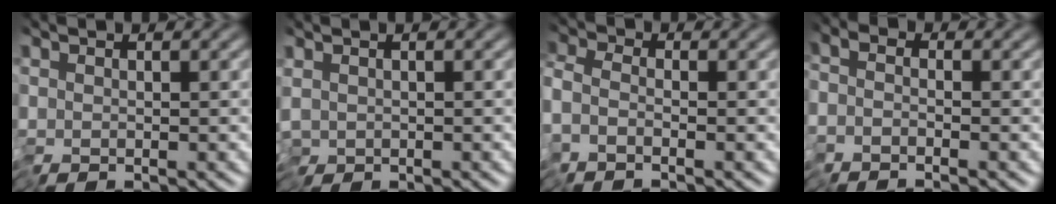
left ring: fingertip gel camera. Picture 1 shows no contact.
{"total": 1.6, "force": [-0.2, 1.0, 1.2], "torque": [-0.031, -0.005, -0.002]}
{"total": 1.9, "force": [-1.7, 0.7, 0.8], "torque": [-0.006, -0.003, -0.039]}
{"total": 1.2, "force": [-1.0, 0.4, 0.5], "torque": [0.004, -0.002, -0.025]}